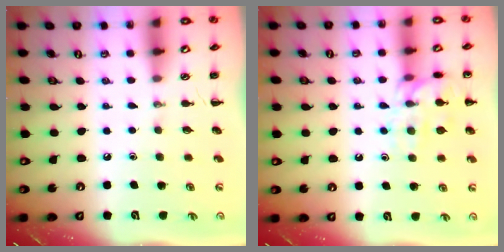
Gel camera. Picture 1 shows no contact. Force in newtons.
{"total": 13.6, "press": 13.6, "slide": 0.8}